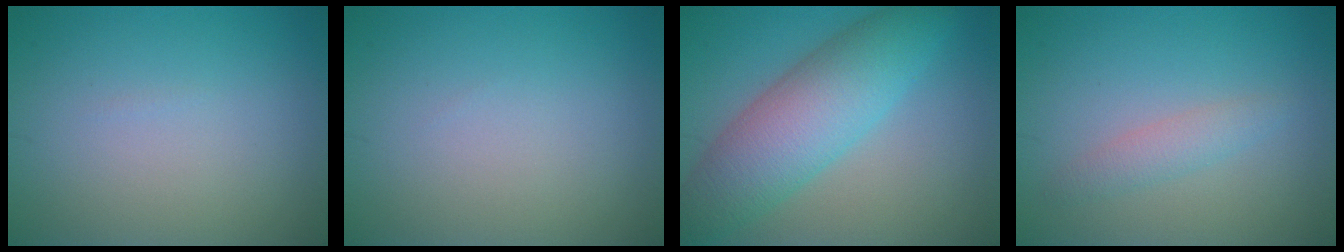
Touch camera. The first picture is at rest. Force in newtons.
{"total": 0.0}
{"total": 7.9, "press": 7.9, "slide": 0.2}
{"total": 1.7, "press": 1.7, "slide": 0.1}